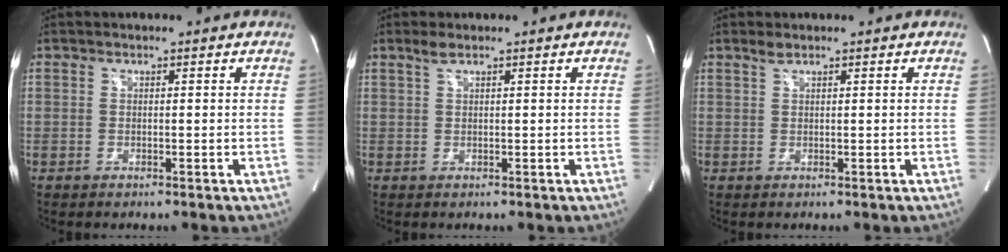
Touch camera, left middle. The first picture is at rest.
{"total": 1.6, "force": [1.2, 0.0, 1.1], "torque": [-0.031, 0.006, 0.027]}
{"total": 1.1, "force": [0.9, 0.0, 0.5], "torque": [-0.017, 0.004, 0.023]}